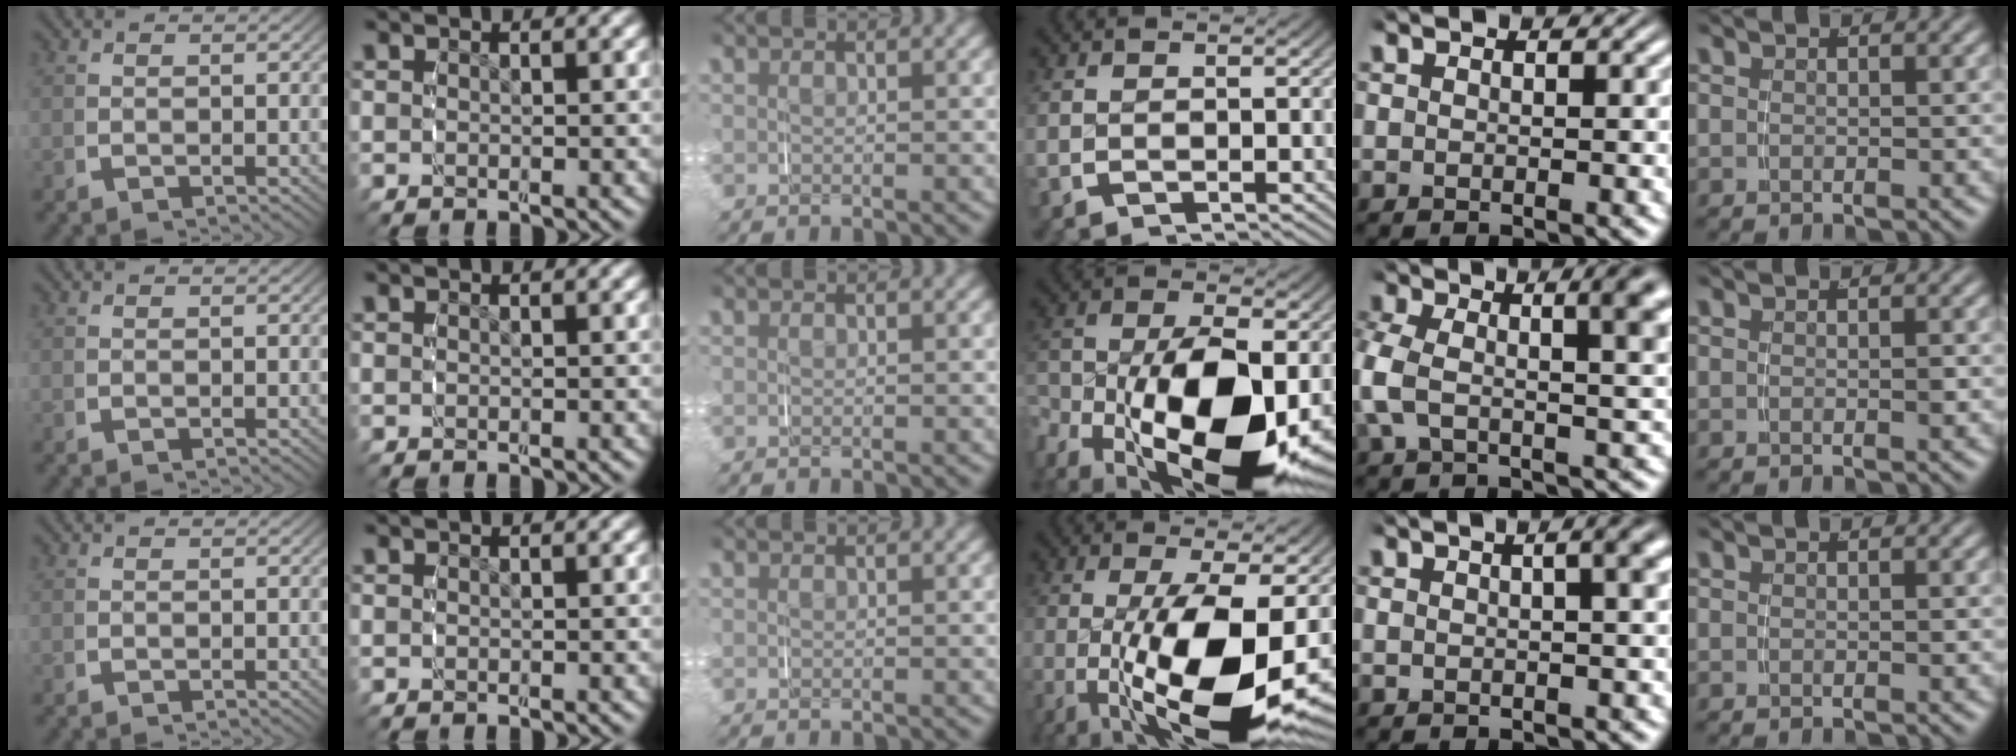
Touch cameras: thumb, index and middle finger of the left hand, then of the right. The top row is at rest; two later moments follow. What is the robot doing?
{"motion": "grasp_and_lifting", "object": "jar lid"}